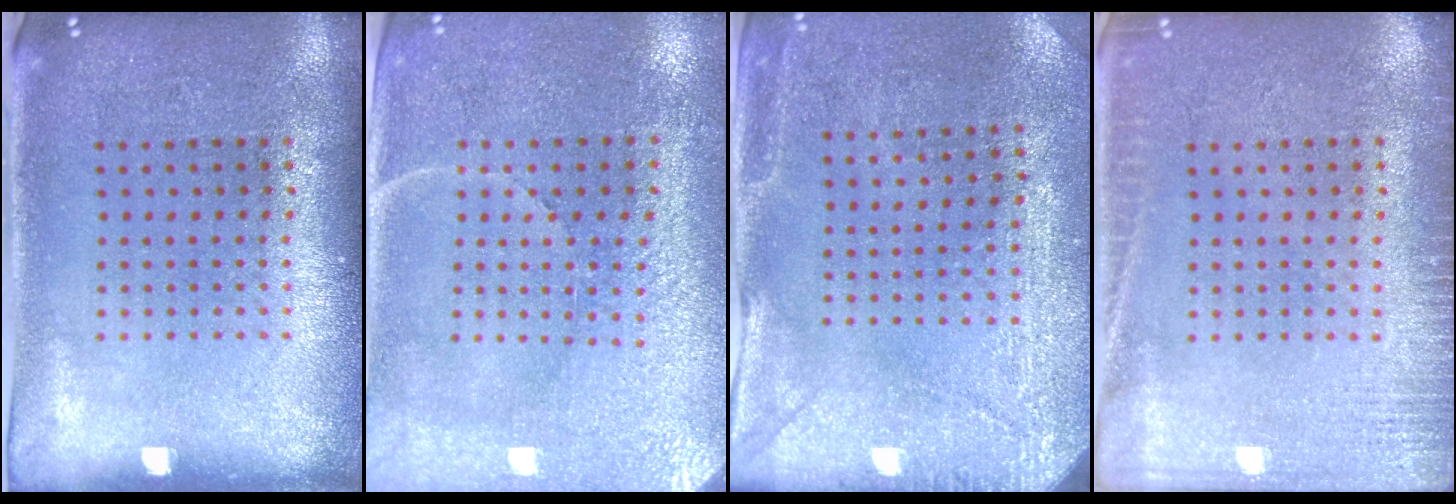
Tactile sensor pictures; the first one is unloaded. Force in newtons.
{"total": 3.3, "press": 3.1, "slide": 1.1}
{"total": 3.0, "press": 2.8, "slide": 1.0}
{"total": 2.7, "press": 2.7, "slide": 0.5}